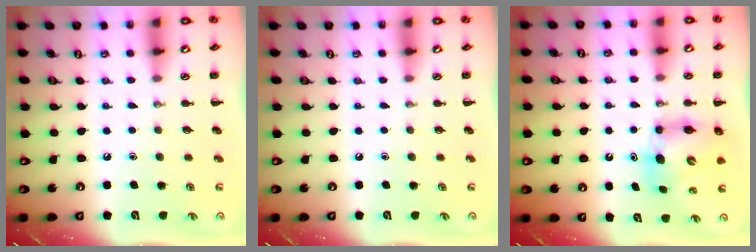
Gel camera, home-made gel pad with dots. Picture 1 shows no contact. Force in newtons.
{"total": 0.0}
{"total": 6.1, "press": 5.9, "slide": 1.2}